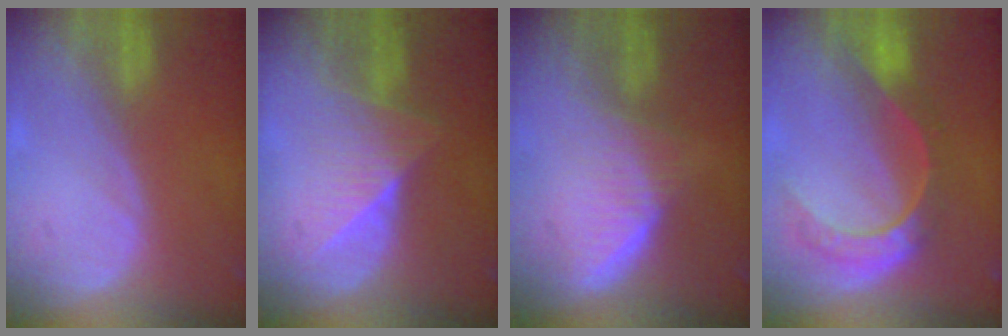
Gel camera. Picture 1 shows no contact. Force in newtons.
{"total": 6.5, "press": 6.0, "slide": 2.7}
{"total": 5.8, "press": 5.6, "slide": 1.8}
{"total": 8.3, "press": 6.9, "slide": 4.6}